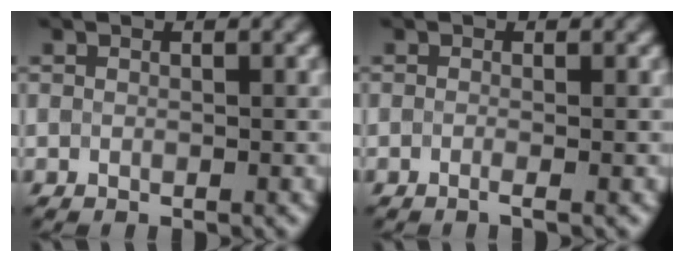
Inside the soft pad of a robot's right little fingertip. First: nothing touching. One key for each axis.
{"total": 0.9, "fx": -0.7, "fy": 0.2, "fz": 0.6, "tx": -0.002, "ty": -0.009, "tz": -0.020}